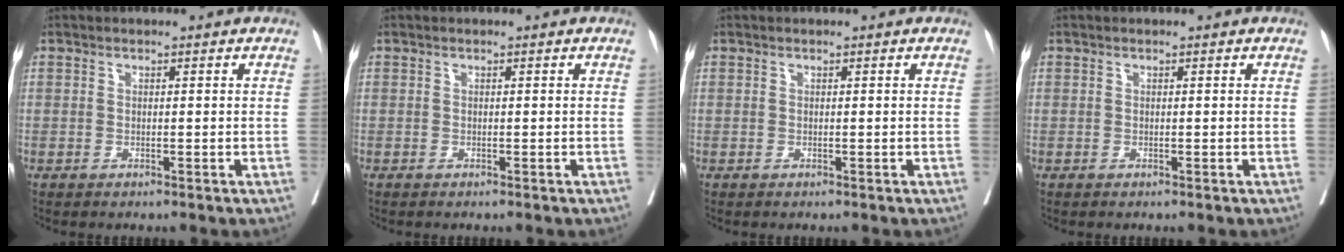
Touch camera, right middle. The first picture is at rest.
{"total": 0.0}
{"total": 0.0}
{"total": 0.0}